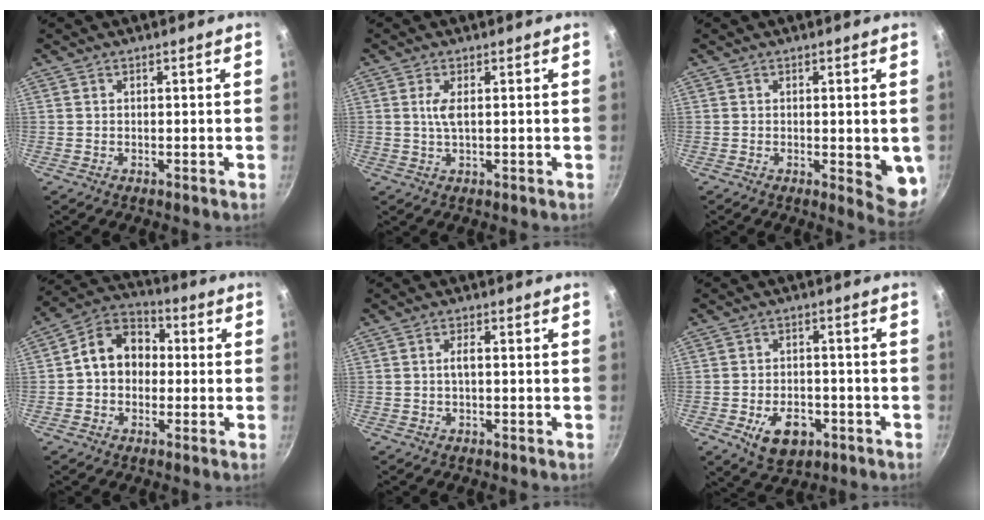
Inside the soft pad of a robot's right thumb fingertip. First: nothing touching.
{"total": 2.8, "force": [0.6, 0.9, 2.6], "torque": [-0.059, 0.001, 0.011]}
{"total": 6.9, "force": [-0.6, 2.4, 6.4], "torque": [-0.068, -0.013, -0.004]}
{"total": 11.0, "force": [0.2, 8.8, 6.6], "torque": [-0.071, 0.033, -0.019]}
{"total": 1.8, "force": [0.0, 0.7, 1.7], "torque": [-0.037, 0.007, -0.002]}
{"total": 9.0, "force": [-3.6, 5.8, 5.8], "torque": [-0.074, 0.013, -0.048]}